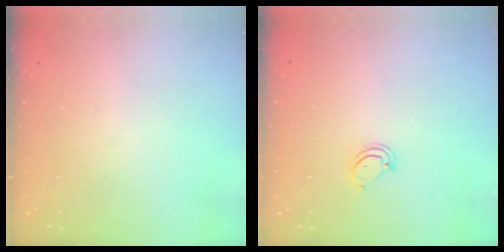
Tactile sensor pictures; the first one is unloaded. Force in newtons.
{"total": 3.4, "press": 3.4, "slide": 0.4}